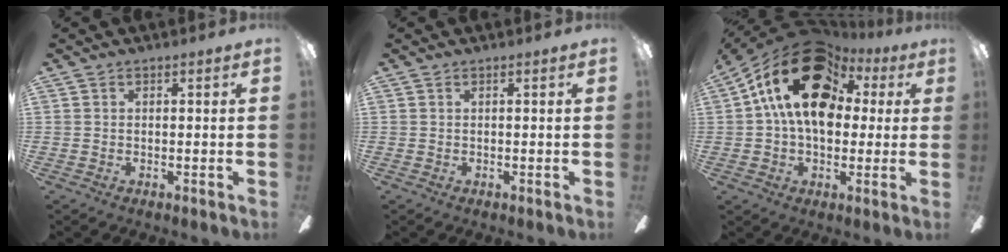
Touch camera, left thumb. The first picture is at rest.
{"total": 0.0}
{"total": 20.5, "force": [7.1, 13.5, 13.7], "torque": [-0.242, -0.014, 0.126]}